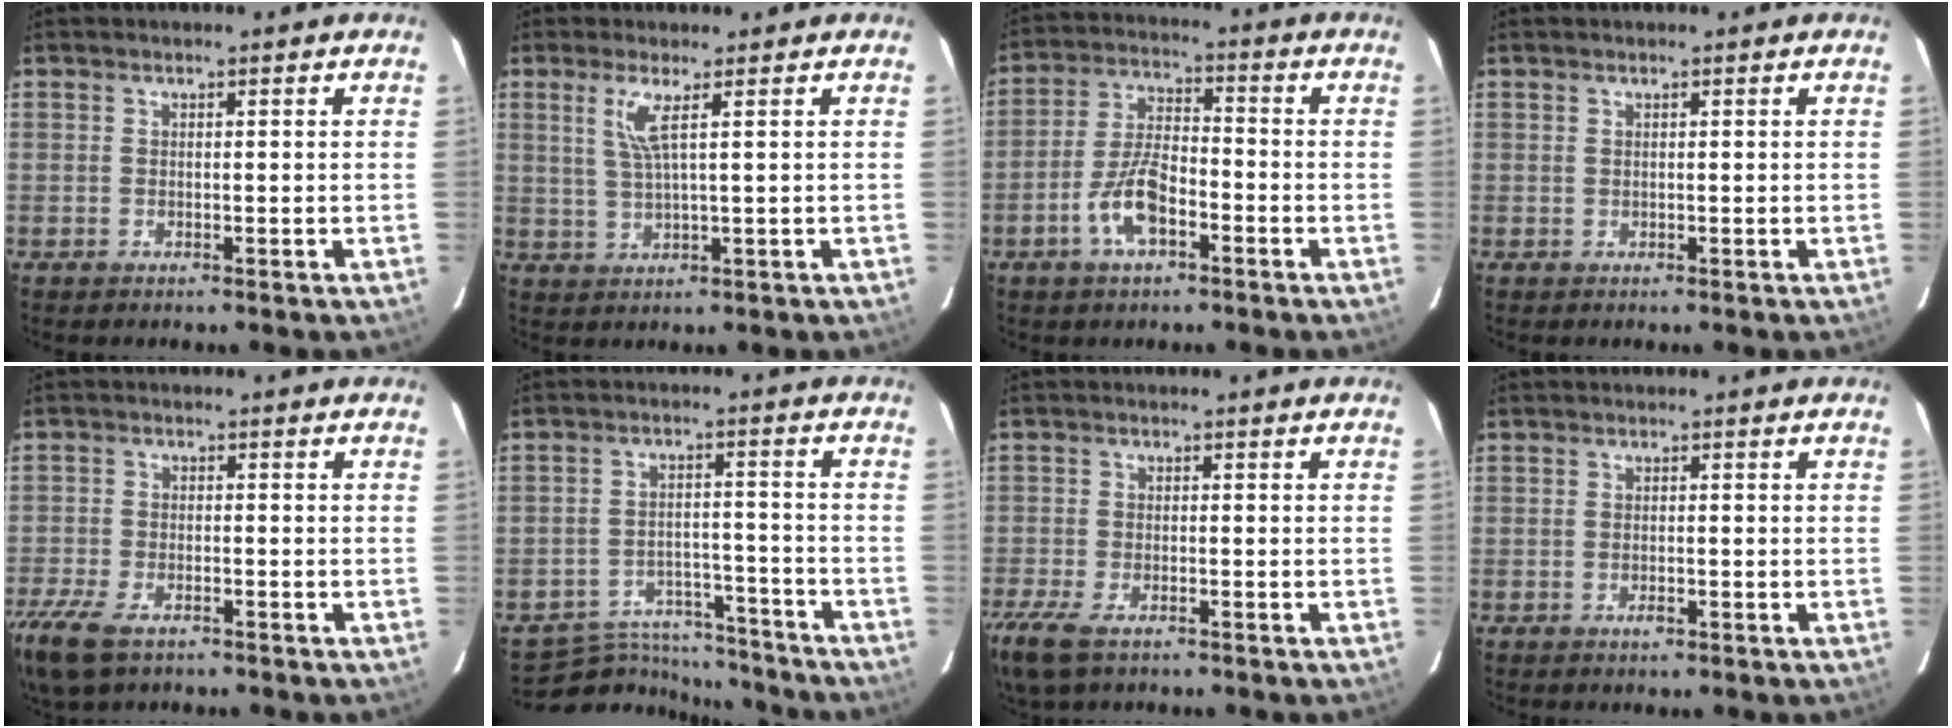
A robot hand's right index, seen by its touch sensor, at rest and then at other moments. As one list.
[{"total": 3.9, "force": [1.6, -0.3, 3.5], "torque": [-0.070, -0.004, 0.035]}, {"total": 8.8, "force": [-4.4, 3.4, 6.7], "torque": [-0.144, 0.006, -0.081]}, {"total": 0.0}, {"total": 12.2, "force": [-8.3, 5.3, 7.1], "torque": [-0.186, -0.042, -0.156]}, {"total": 11.2, "force": [-10.3, 4.0, 1.6], "torque": [-0.044, 0.020, -0.147]}, {"total": 9.3, "force": [-6.3, 3.5, 5.8], "torque": [-0.148, -0.034, -0.122]}, {"total": 1.4, "force": [-0.9, 0.7, 0.9], "torque": [-0.019, -0.001, -0.015]}]